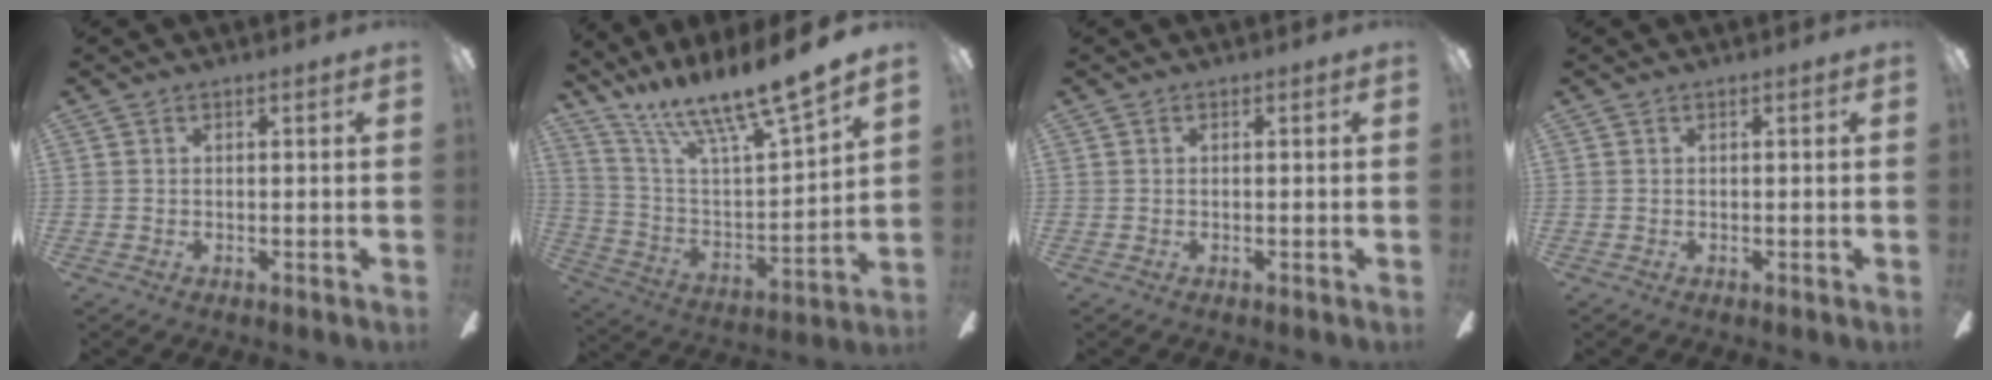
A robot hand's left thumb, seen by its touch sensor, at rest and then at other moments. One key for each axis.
{"total": 17.0, "fx": 14.9, "fy": 1.2, "fz": 8.2, "tx": -0.164, "ty": -0.110, "tz": 0.249}
{"total": 0.0}
{"total": 0.0}